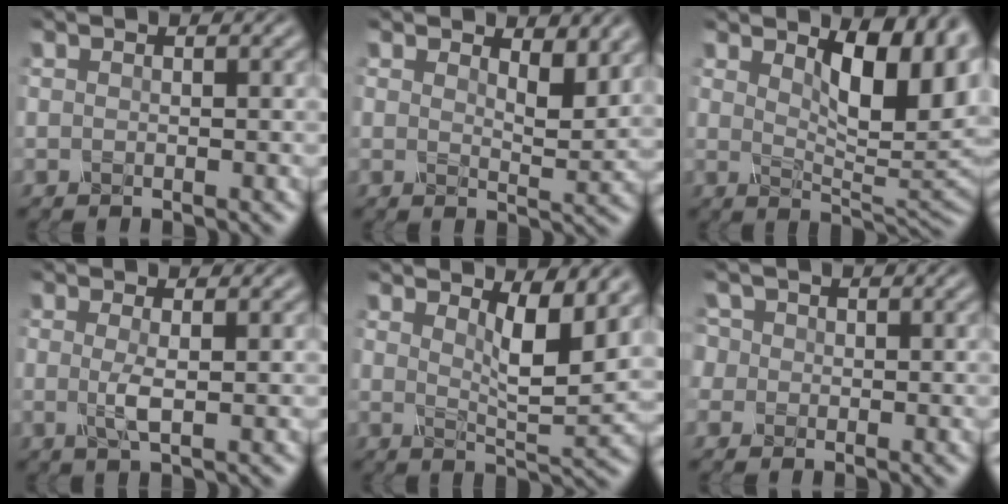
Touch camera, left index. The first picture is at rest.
{"total": 3.2, "force": [2.2, 1.1, 2.1], "torque": [-0.034, -0.009, 0.031]}
{"total": 8.2, "force": [3.1, 3.5, 6.8], "torque": [-0.105, -0.009, 0.046]}
{"total": 1.6, "force": [-0.2, 0.3, 1.6], "torque": [-0.036, -0.004, -0.003]}
{"total": 4.6, "force": [2.3, 1.2, 3.8], "torque": [-0.060, -0.013, 0.038]}
{"total": 2.9, "force": [0.8, 2.6, 1.1], "torque": [-0.029, 0.015, -0.001]}